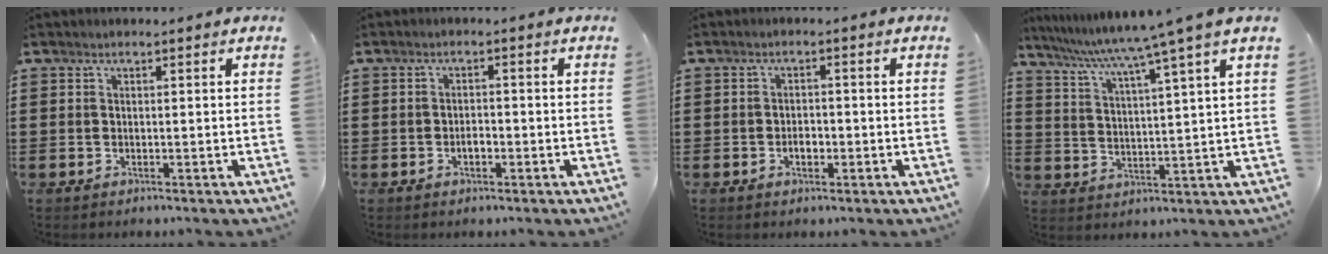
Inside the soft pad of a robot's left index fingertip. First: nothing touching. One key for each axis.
{"total": 1.7, "fx": -0.7, "fy": 0.8, "fz": 1.3, "tx": -0.028, "ty": 0.003, "tz": -0.014}
{"total": 2.0, "fx": -0.7, "fy": 1.1, "fz": 1.5, "tx": -0.032, "ty": 0.003, "tz": -0.014}
{"total": 6.9, "fx": 5.3, "fy": -1.5, "fz": 4.2, "tx": -0.101, "ty": -0.038, "tz": 0.081}